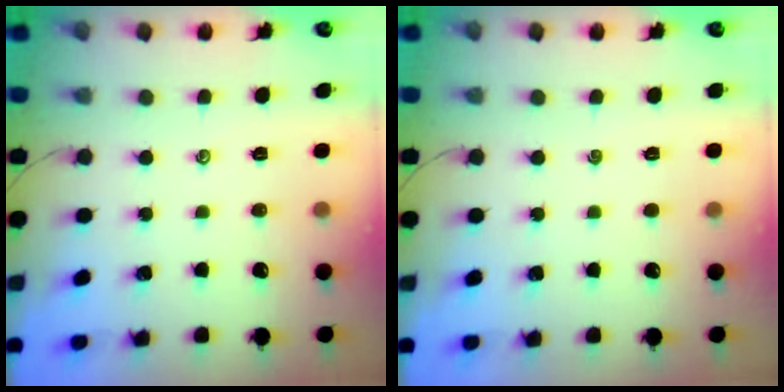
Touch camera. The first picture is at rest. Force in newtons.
{"total": 0.0}